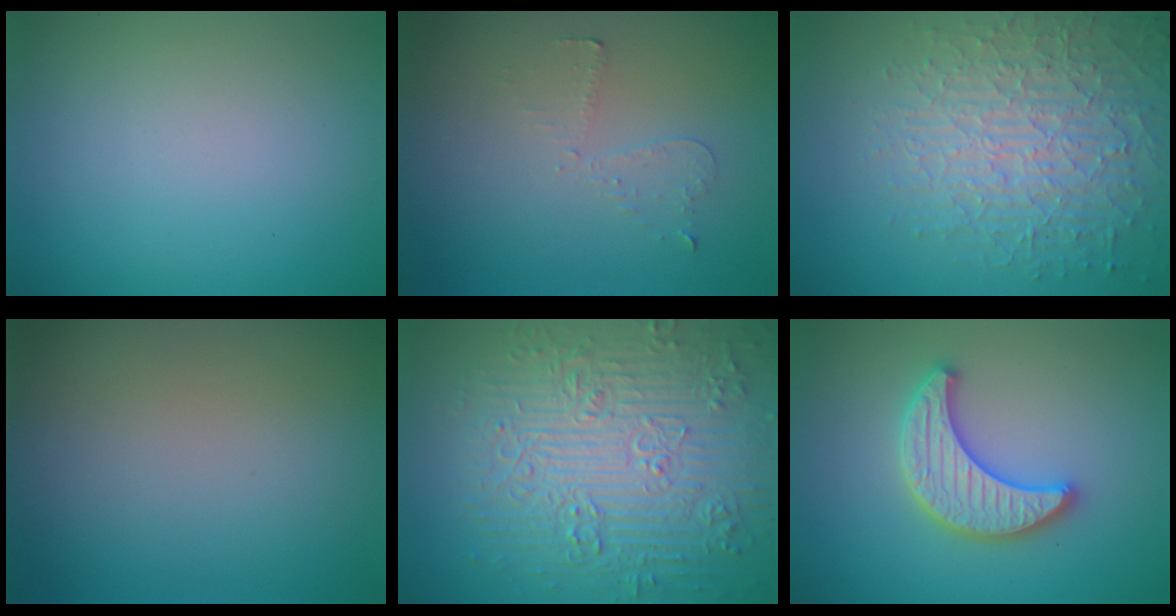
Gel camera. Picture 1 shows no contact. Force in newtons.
{"total": 0.9, "press": 0.8, "slide": 0.4}
{"total": 6.6, "press": 5.1, "slide": 4.2}
{"total": 0.0}
{"total": 9.2, "press": 6.8, "slide": 6.2}
{"total": 4.8, "press": 4.8, "slide": 0.8}